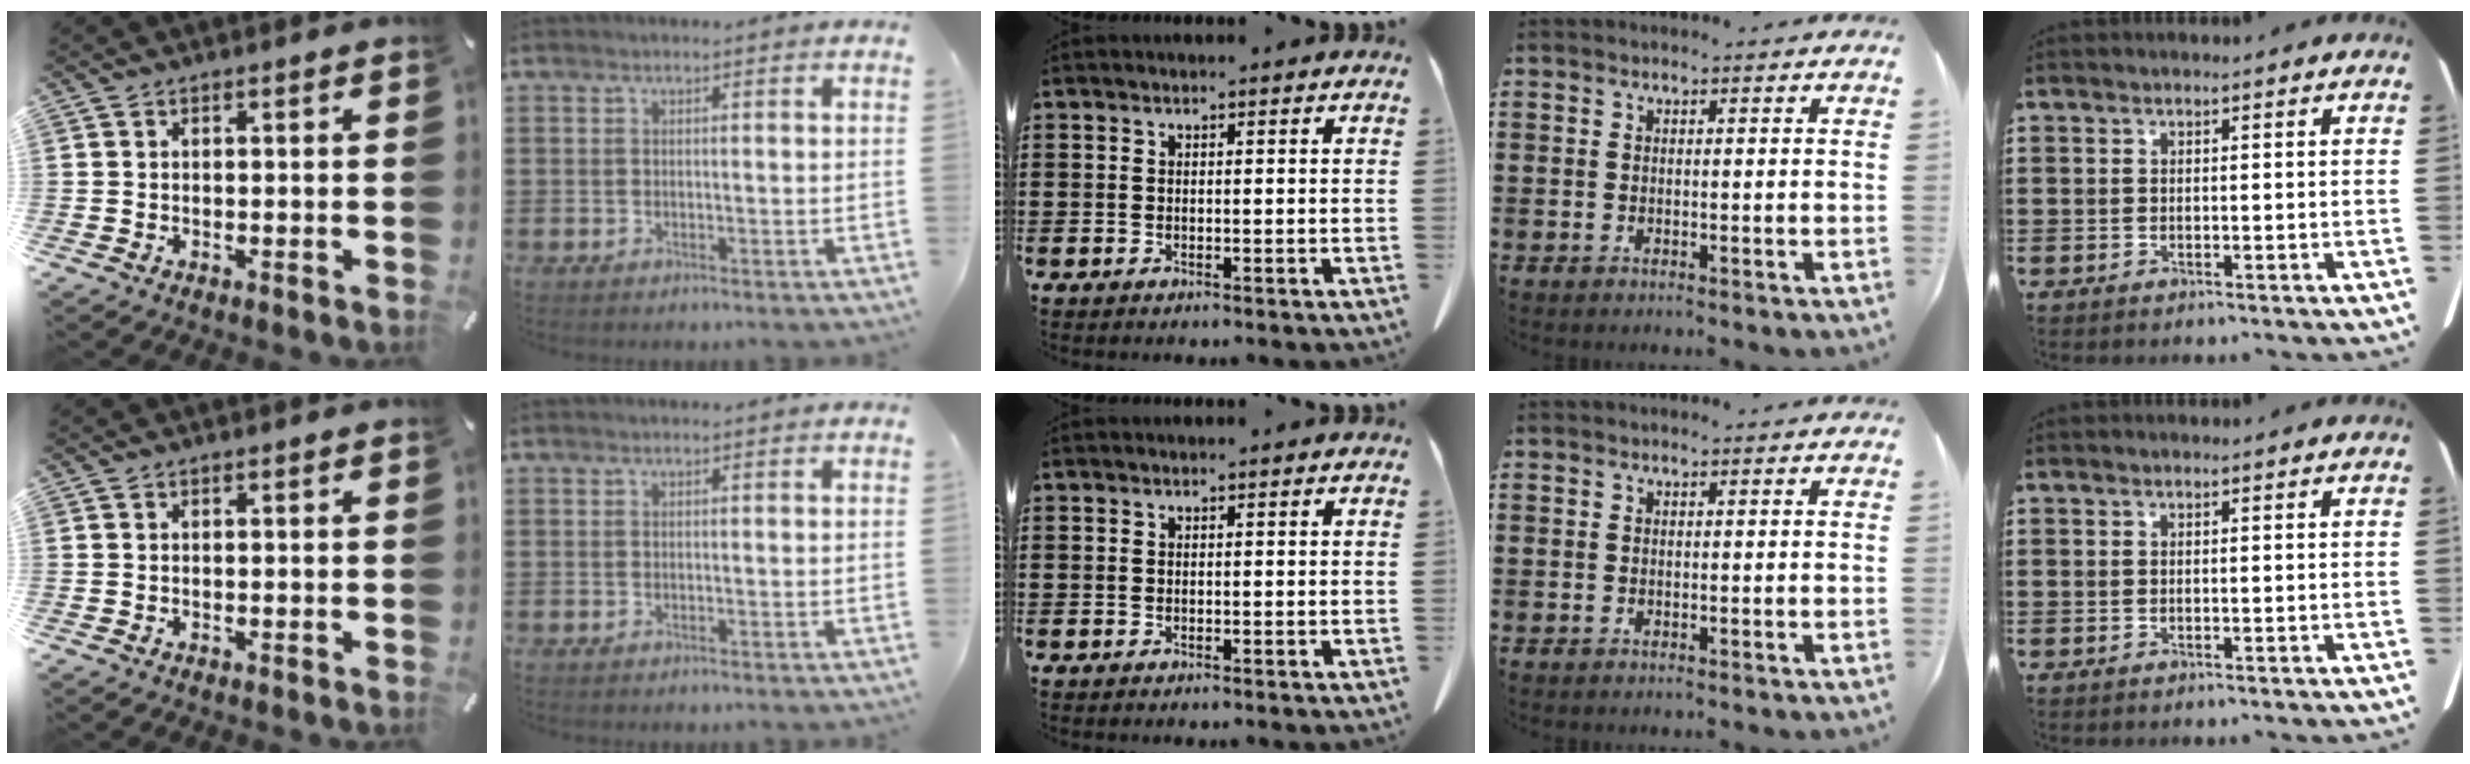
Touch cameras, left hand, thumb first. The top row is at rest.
{}